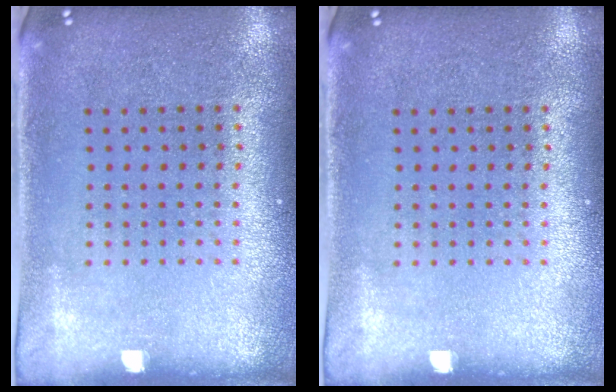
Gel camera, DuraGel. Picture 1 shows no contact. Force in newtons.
{"total": 0.0}